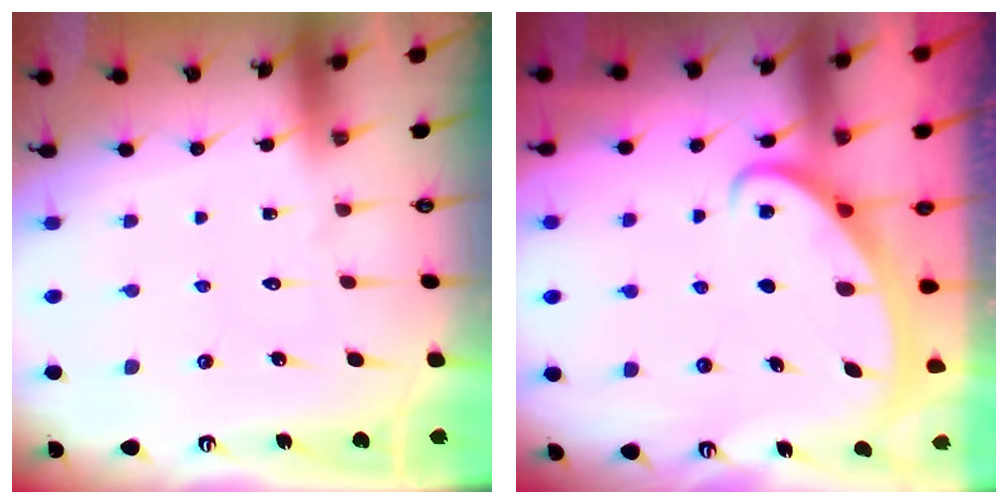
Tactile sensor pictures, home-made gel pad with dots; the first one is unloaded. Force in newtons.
{"total": 2.5, "press": 2.5, "slide": 0.3}